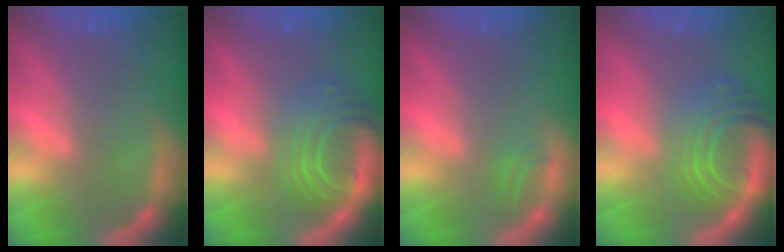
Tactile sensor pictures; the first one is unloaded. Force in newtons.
{"total": 8.1}
{"total": 0.9}
{"total": 8.5}